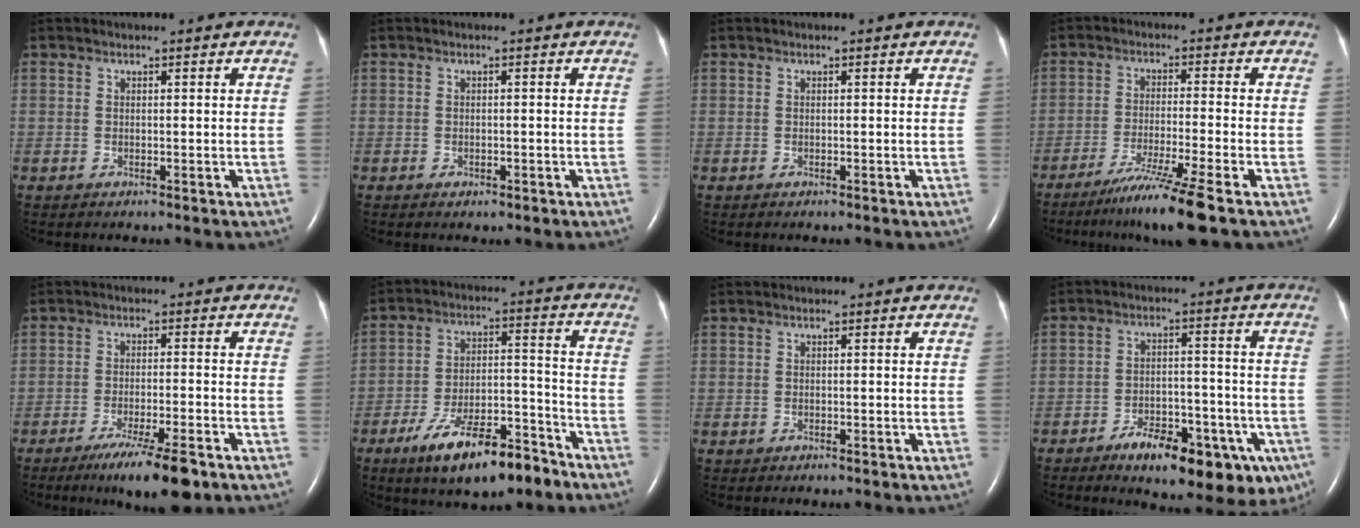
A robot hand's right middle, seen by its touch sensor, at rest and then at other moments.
{"total": 0.9, "force": [-0.5, 0.6, 0.5], "torque": [-0.008, 0.000, -0.002]}
{"total": 0.0}
{"total": 8.9, "force": [-6.3, -2.0, 5.9], "torque": [-0.101, -0.033, -0.111]}
{"total": 9.0, "force": [-6.1, 0.6, 6.6], "torque": [-0.107, -0.021, -0.095]}
{"total": 14.0, "force": [-9.6, 4.3, 9.2], "torque": [-0.152, 0.010, -0.157]}
{"total": 0.5, "force": [-0.4, 0.4, 0.1], "torque": [-0.010, 0.001, -0.006]}
{"total": 15.3, "force": [-9.1, 5.8, 10.8], "torque": [-0.101, 0.020, -0.123]}